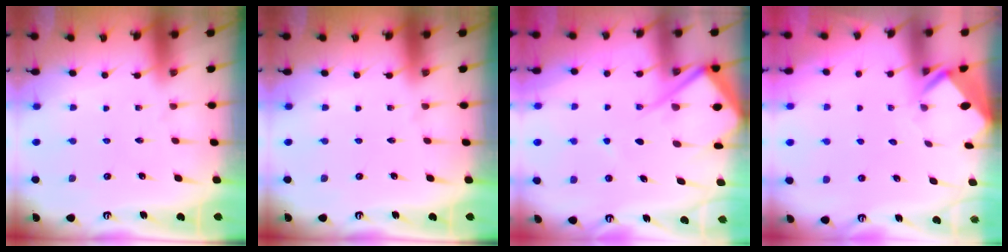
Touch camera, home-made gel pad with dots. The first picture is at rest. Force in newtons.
{"total": 0.0}
{"total": 11.0, "press": 10.9, "slide": 1.4}
{"total": 3.9, "press": 3.9, "slide": 0.4}